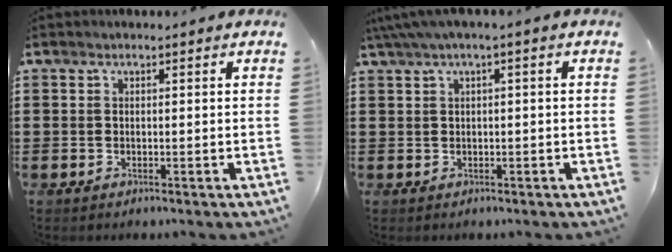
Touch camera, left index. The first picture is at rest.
{"total": 2.2, "force": [-0.1, 0.1, 2.2], "torque": [-0.037, -0.004, -0.002]}